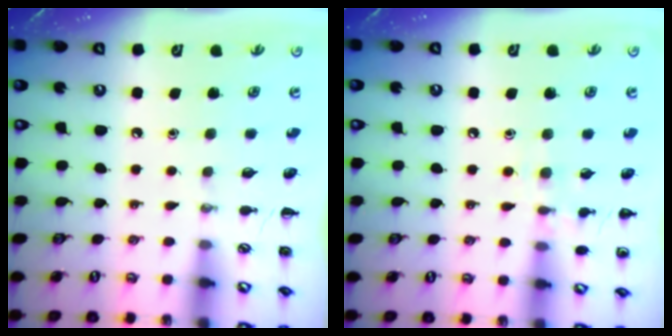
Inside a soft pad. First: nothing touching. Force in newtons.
{"total": 7.5, "press": 7.3, "slide": 1.7}